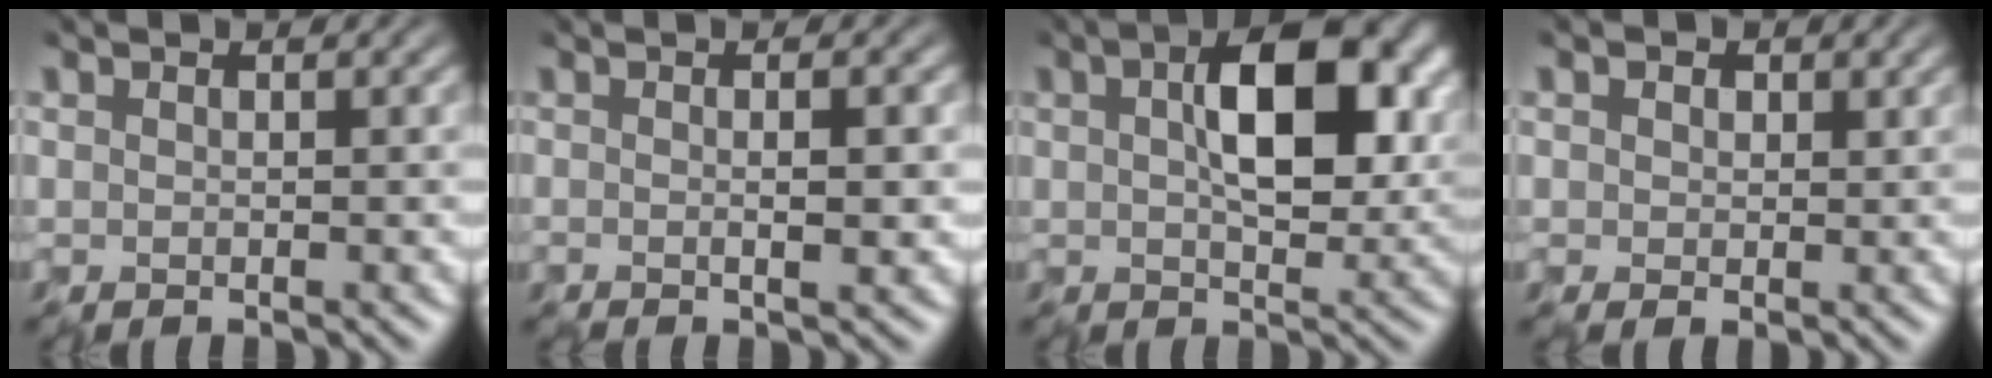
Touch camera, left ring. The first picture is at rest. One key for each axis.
{"total": 2.0, "fx": -0.4, "fy": -0.2, "fz": 2.0, "tx": -0.028, "ty": -0.002, "tz": -0.008}
{"total": 9.1, "fx": 1.9, "fy": 4.5, "fz": 7.7, "tx": -0.124, "ty": 0.007, "tz": 0.030}
{"total": 1.9, "fx": 0.6, "fy": 1.5, "fz": 1.1, "tx": -0.024, "ty": 0.002, "tz": 0.002}